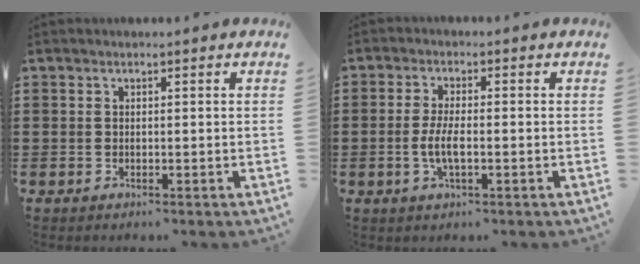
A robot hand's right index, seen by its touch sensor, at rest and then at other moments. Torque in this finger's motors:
{"motor_torque": [1.29, 0.85, 0.59, 0.15]}